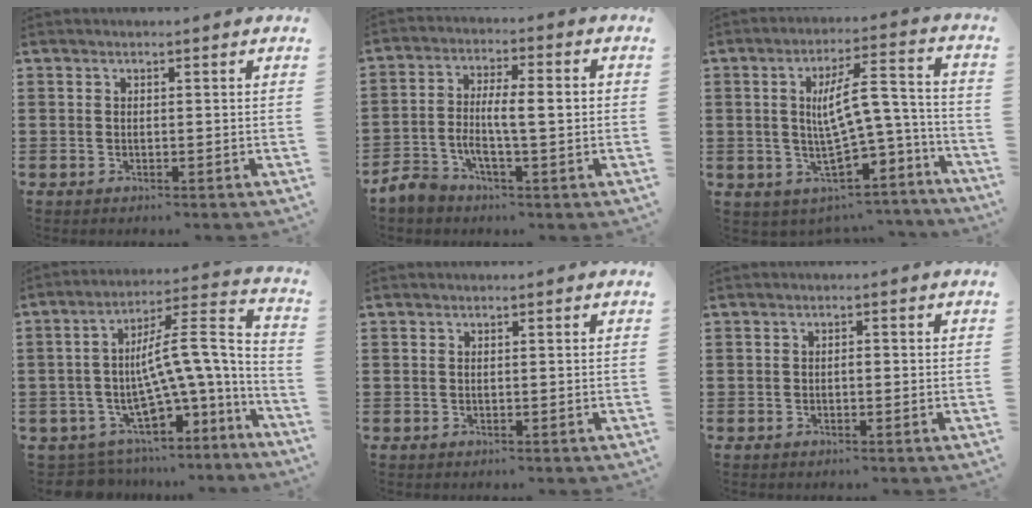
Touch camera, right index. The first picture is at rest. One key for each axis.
{"total": 7.1, "fx": -1.4, "fy": 2.6, "fz": 6.5, "tx": -0.127, "ty": 0.001, "tz": -0.029}
{"total": 9.1, "fx": -1.2, "fy": 4.3, "fz": 7.9, "tx": -0.122, "ty": 0.000, "tz": -0.025}
{"total": 10.5, "fx": -2.2, "fy": 5.2, "fz": 8.8, "tx": -0.146, "ty": -0.019, "tz": -0.039}
{"total": 0.0}
{"total": 0.9, "fx": -0.2, "fy": 0.3, "fz": 0.8, "tx": -0.017, "ty": -0.004, "tz": -0.003}